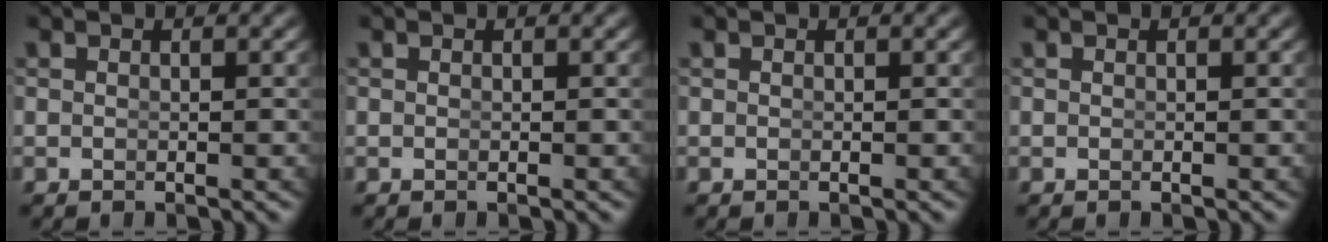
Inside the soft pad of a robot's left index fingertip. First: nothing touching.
{"total": 0.0}
{"total": 0.0}
{"total": 0.0}